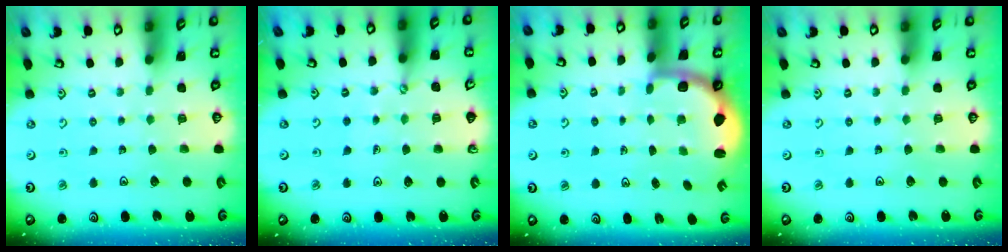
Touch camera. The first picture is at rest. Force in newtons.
{"total": 1.6, "press": 1.6, "slide": 0.1}
{"total": 2.3, "press": 2.0, "slide": 1.1}
{"total": 0.0}